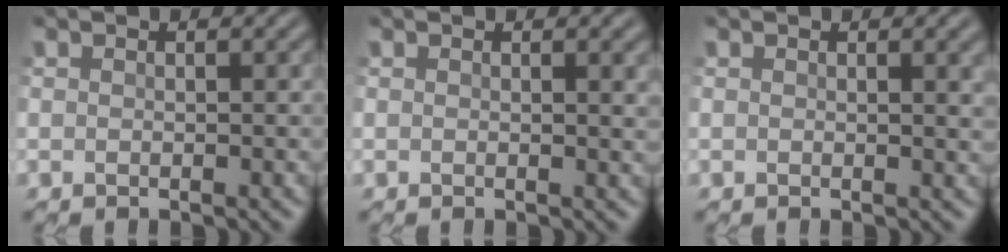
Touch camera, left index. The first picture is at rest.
{"total": 1.2, "force": [0.5, 0.4, 0.9], "torque": [-0.019, 0.000, 0.009]}
{"total": 1.5, "force": [0.6, 0.6, 1.2], "torque": [-0.024, 0.001, 0.011]}